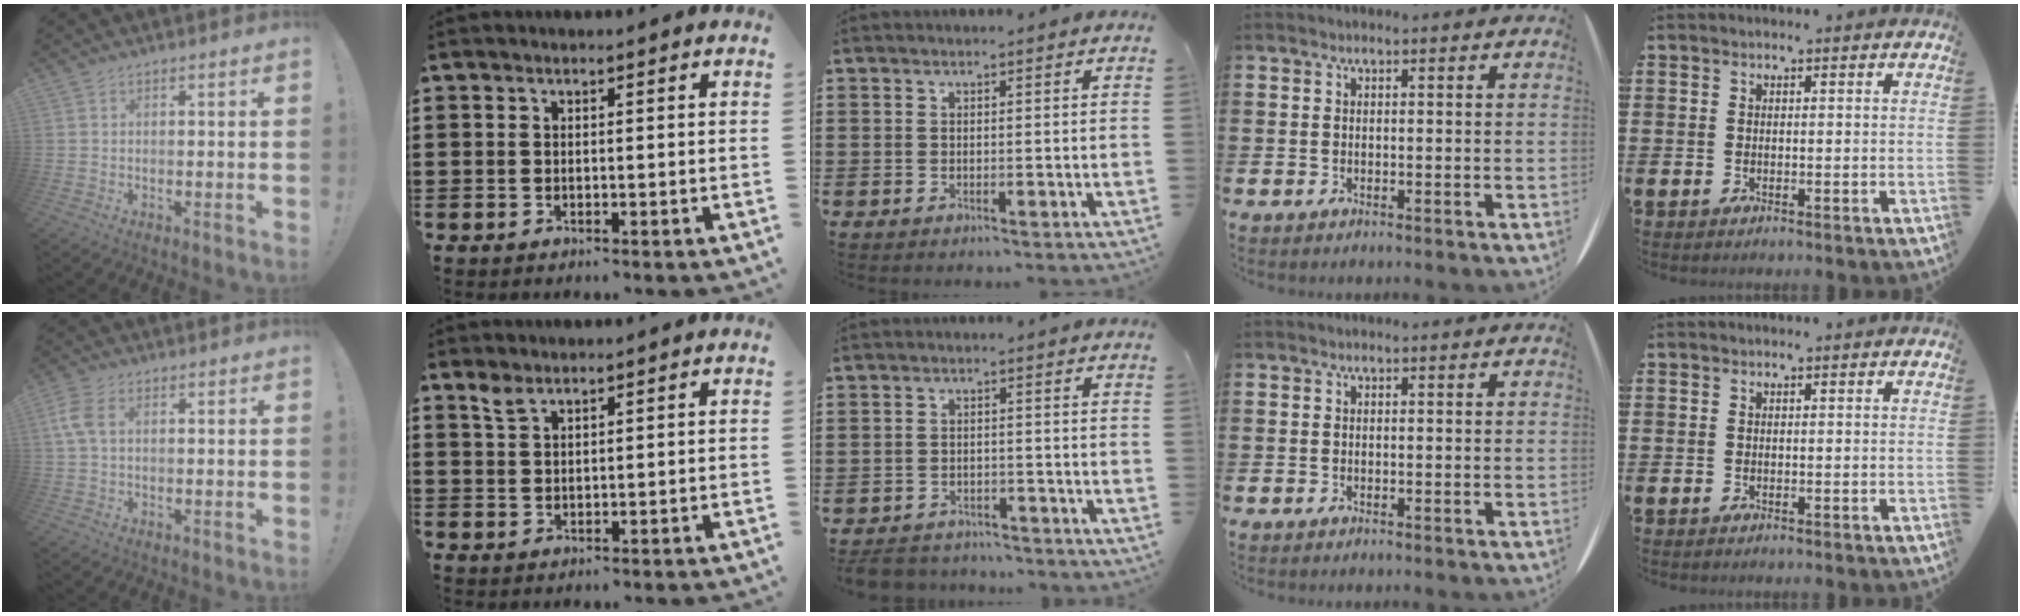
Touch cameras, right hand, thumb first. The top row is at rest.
{"thumb": {"total": 5.3, "force": [0.9, 3.0, 4.2], "torque": [-0.106, 0.005, 0.015]}, "index": {"total": 2.2, "force": [1.8, 0.7, 1.0], "torque": [-0.024, 0.001, 0.034]}, "middle": {"total": 3.2, "force": [-3.2, 0.6, 0.1], "torque": [-0.008, -0.001, -0.067]}}